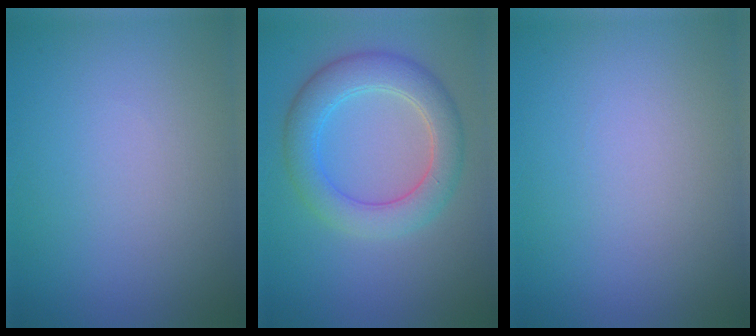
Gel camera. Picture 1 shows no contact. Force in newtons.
{"total": 5.2, "press": 5.2, "slide": 0.2}
{"total": 0.0}